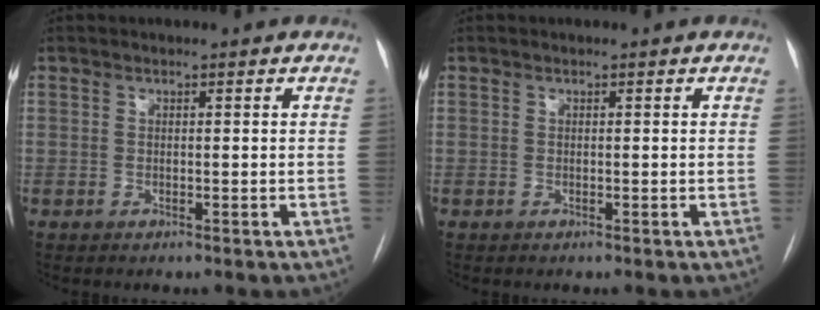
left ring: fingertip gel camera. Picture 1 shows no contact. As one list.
[{"total": 0.0}]